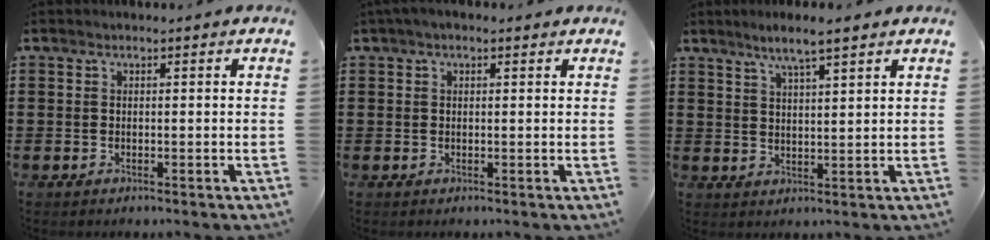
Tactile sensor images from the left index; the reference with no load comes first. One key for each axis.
{"total": 1.1, "fx": 0.2, "fy": 0.8, "fz": 0.8, "tx": -0.017, "ty": 0.007, "tz": 0.003}
{"total": 4.3, "fx": 3.3, "fy": 0.2, "fz": 2.8, "tx": -0.062, "ty": -0.001, "tz": 0.058}